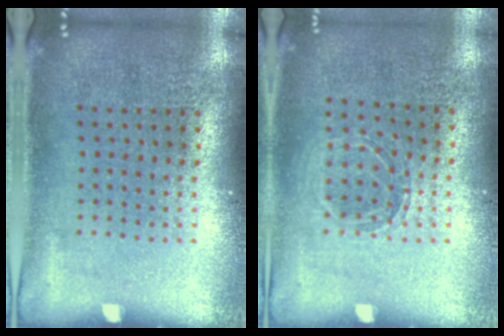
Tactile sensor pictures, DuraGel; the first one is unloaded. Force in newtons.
{"total": 1.0, "press": 1.0, "slide": 0.2}